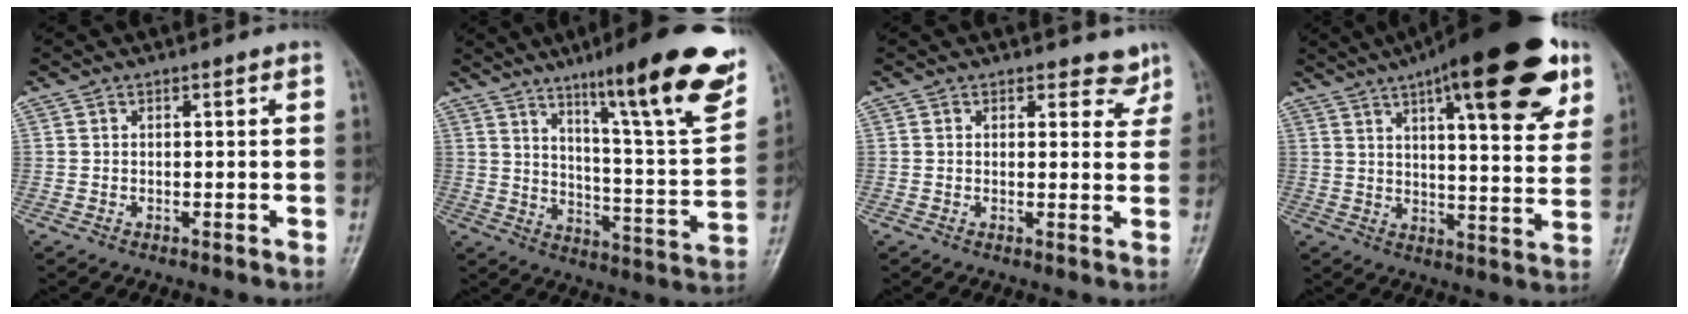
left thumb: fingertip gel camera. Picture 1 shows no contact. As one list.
[{"total": 23.3, "force": [13.9, 3.5, 18.4], "torque": [-0.234, -0.056, 0.209]}, {"total": 3.9, "force": [3.3, 2.0, 0.6], "torque": [0.020, -0.024, 0.028]}, {"total": 24.8, "force": [13.5, 7.3, 19.5], "torque": [-0.255, -0.023, 0.191]}]